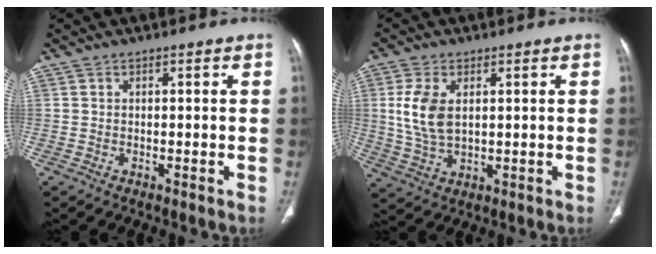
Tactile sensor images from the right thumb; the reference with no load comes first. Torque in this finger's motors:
{"motor_torque": [1.13, 0.85, 0.71, -0.82, 0.20]}